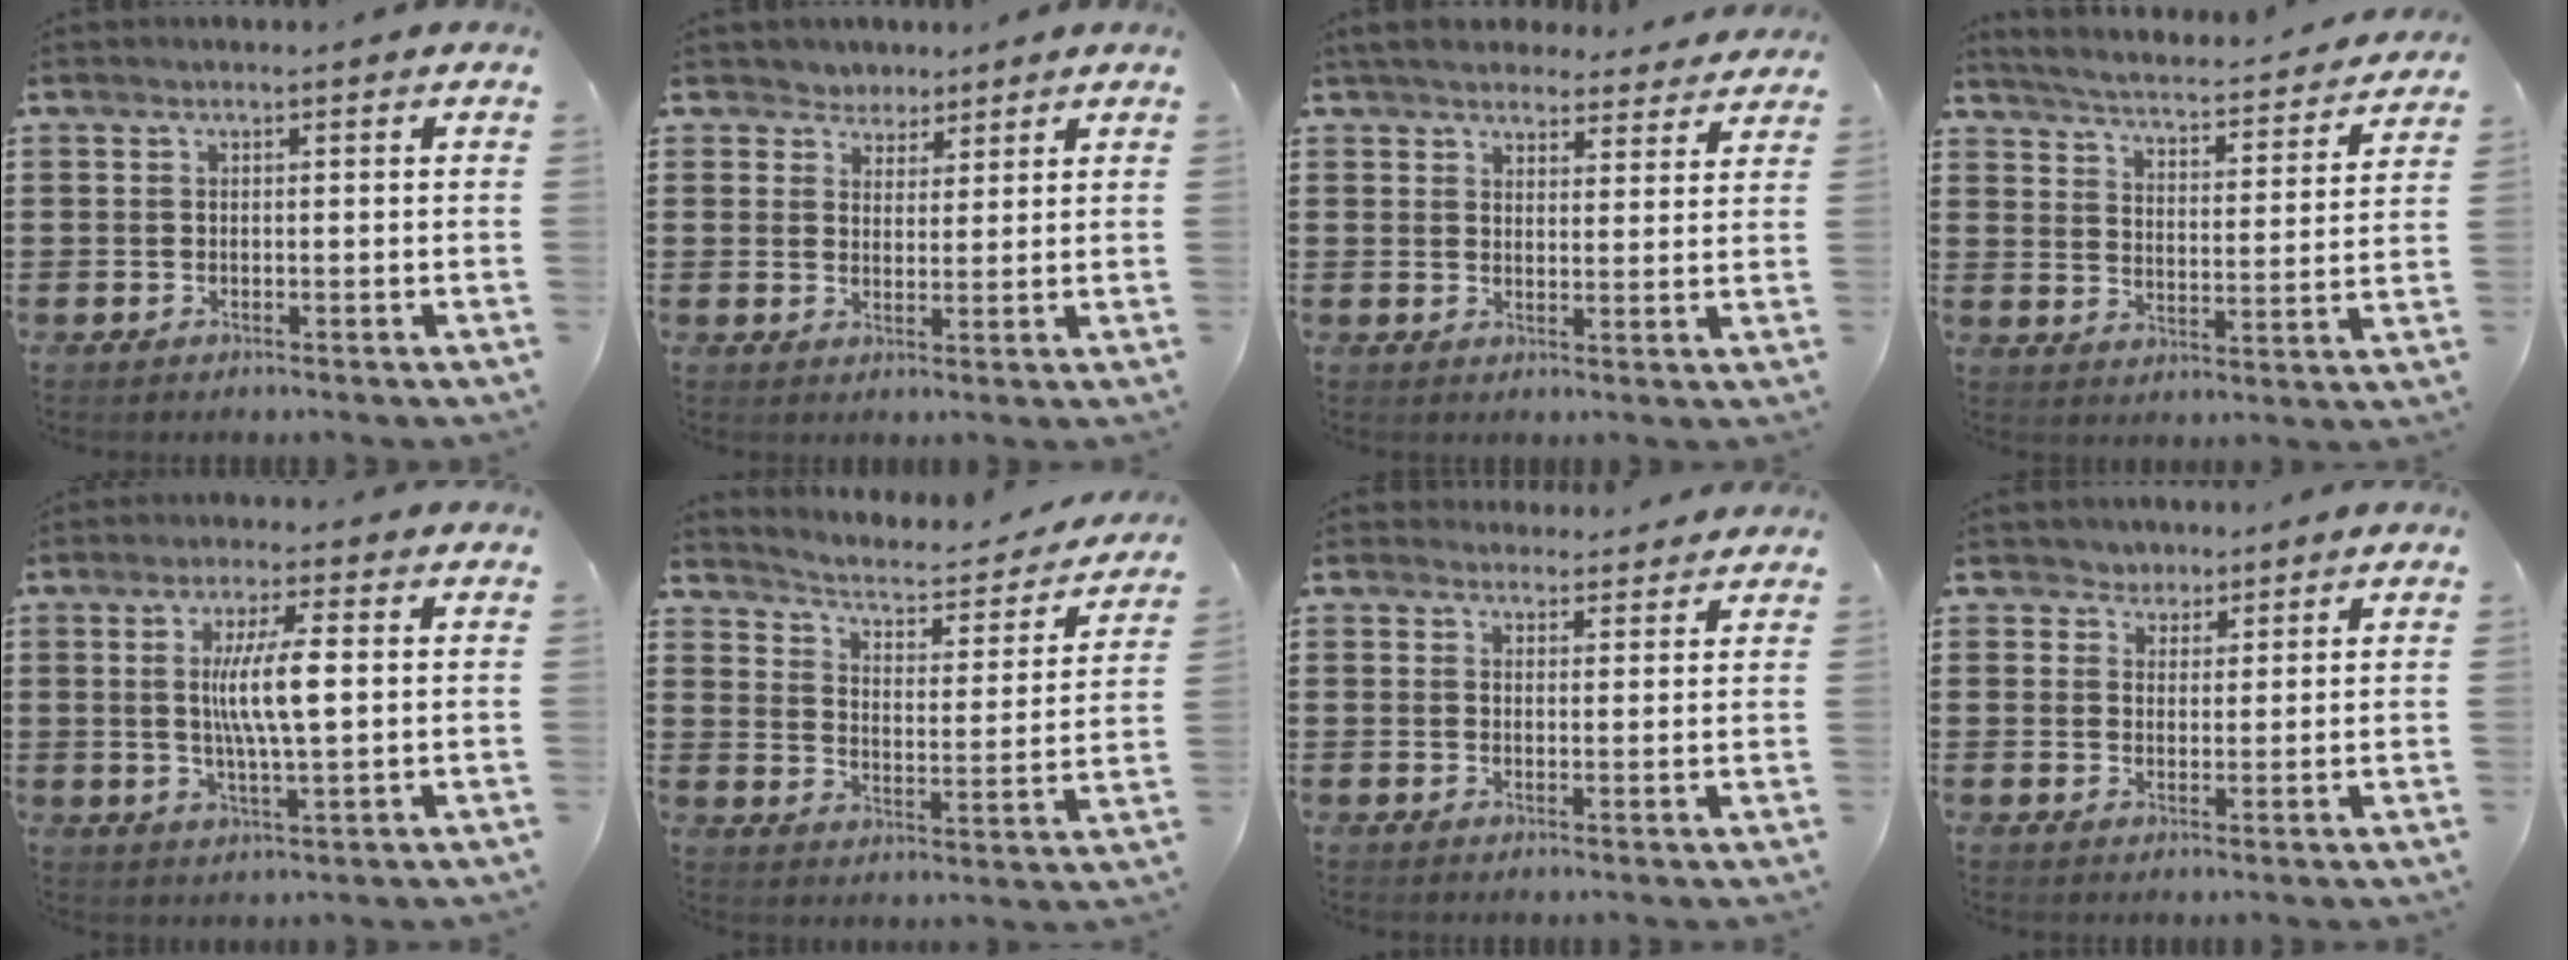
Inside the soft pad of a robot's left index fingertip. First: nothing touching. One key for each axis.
{"total": 3.3, "fx": 2.6, "fy": 2.0, "fz": -0.2, "tx": -0.013, "ty": 0.005, "tz": 0.048}
{"total": 4.8, "fx": 4.5, "fy": 1.2, "fz": 0.9, "tx": -0.035, "ty": -0.014, "tz": 0.083}
{"total": 3.1, "fx": 3.0, "fy": -0.4, "fz": 0.6, "tx": -0.033, "ty": -0.035, "tz": 0.041}
{"total": 7.8, "fx": 1.1, "fy": 1.2, "fz": 7.7, "tx": -0.151, "ty": -0.001, "tz": 0.013}
{"total": 2.8, "fx": 2.4, "fy": 0.8, "fz": 1.3, "tx": -0.042, "ty": -0.023, "tz": 0.030}
{"total": 2.8, "fx": 2.6, "fy": 0.8, "fz": 0.0, "tx": -0.009, "ty": -0.004, "tz": 0.051}
{"total": 2.7, "fx": 2.0, "fy": 1.8, "fz": -0.2, "tx": -0.010, "ty": 0.011, "tz": 0.038}